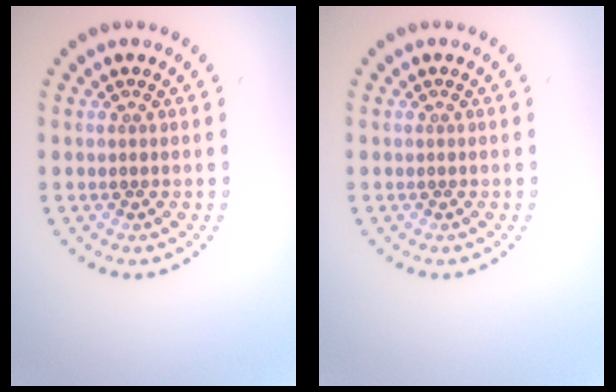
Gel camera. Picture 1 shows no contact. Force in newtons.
{"total": 0.0}